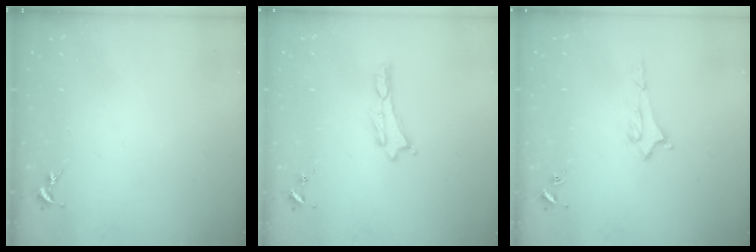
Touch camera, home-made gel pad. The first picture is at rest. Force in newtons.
{"total": 0.0}
{"total": 1.6, "press": 1.6, "slide": 0.2}